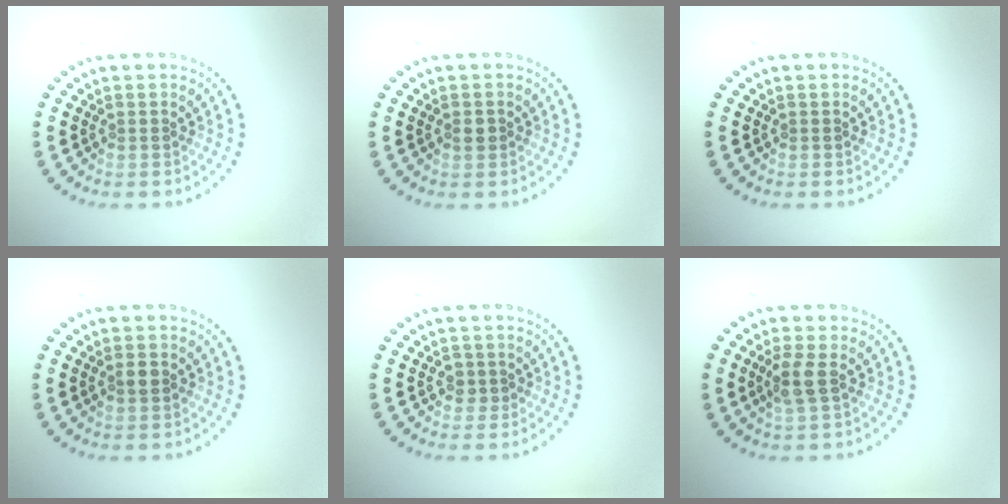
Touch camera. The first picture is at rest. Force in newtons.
{"total": 1.0, "press": 0.9, "slide": 0.2}
{"total": 0.0}
{"total": 1.2, "press": 1.2, "slide": 0.2}
{"total": 1.1, "press": 1.0, "slide": 0.5}
{"total": 2.1, "press": 1.9, "slide": 0.8}